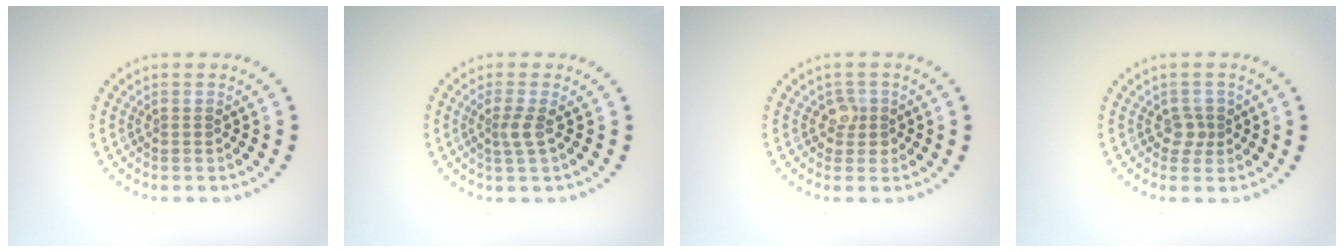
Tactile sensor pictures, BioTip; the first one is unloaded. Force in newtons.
{"total": 1.6, "press": 1.2, "slide": 1.0}
{"total": 1.6, "press": 1.4, "slide": 0.9}
{"total": 1.6, "press": 1.2, "slide": 1.0}